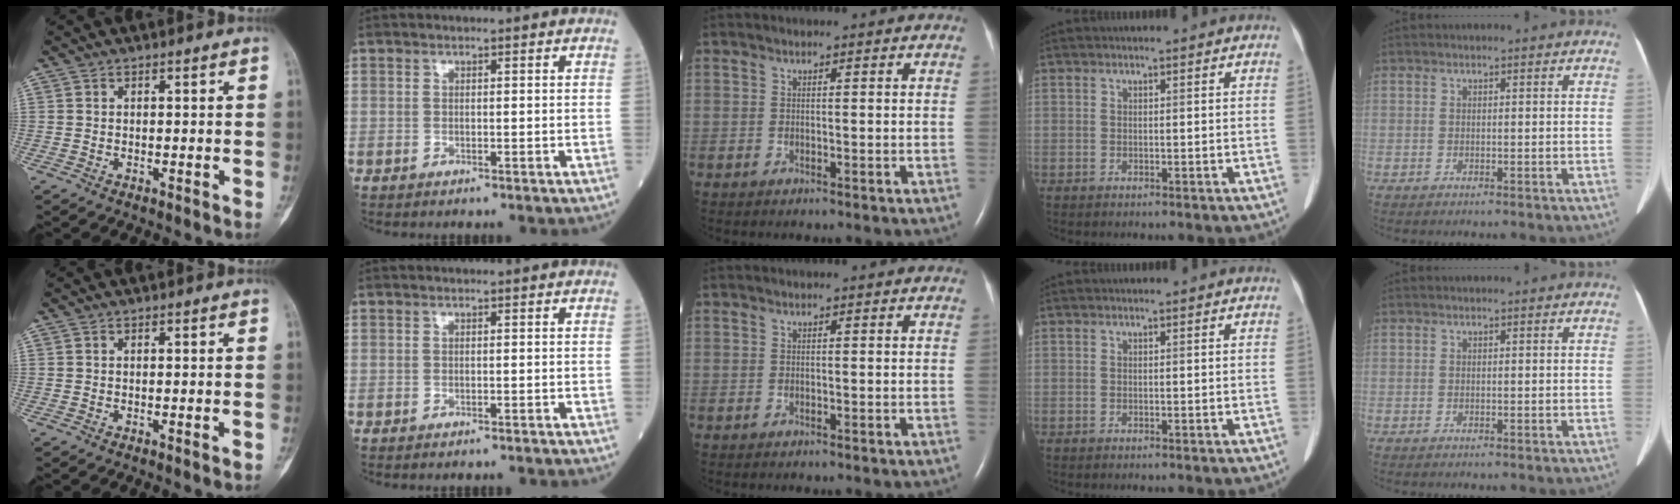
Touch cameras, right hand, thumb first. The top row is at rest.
{"thumb": {"total": 0.7, "force": [-0.4, 0.0, 0.6], "torque": [-0.008, 0.000, -0.005]}, "index": {"total": 1.5, "force": [-1.5, -0.1, 0.3], "torque": [-0.004, -0.002, -0.018]}}